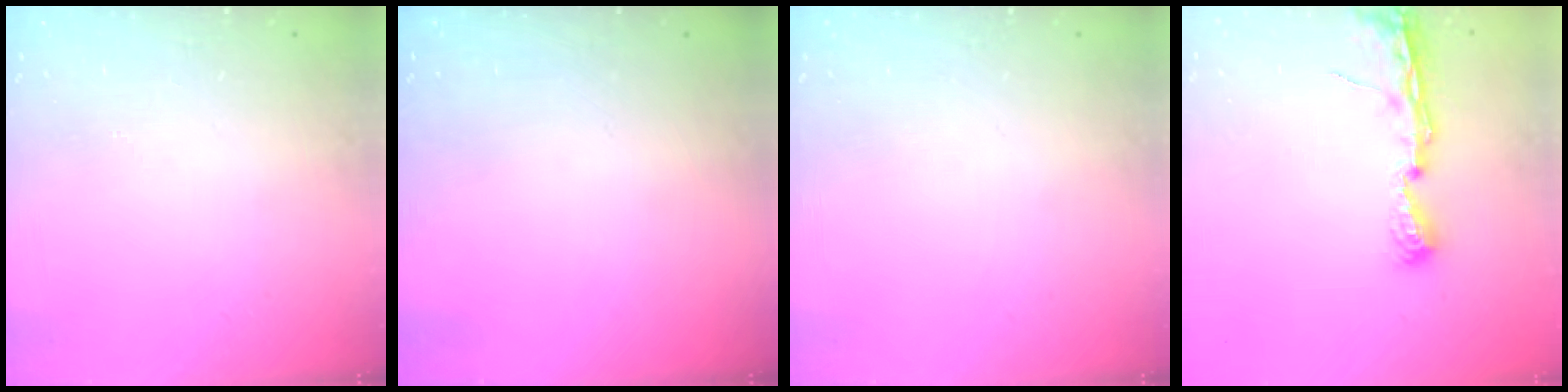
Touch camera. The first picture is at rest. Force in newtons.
{"total": 0.0}
{"total": 0.0}
{"total": 7.6, "press": 7.5, "slide": 0.6}